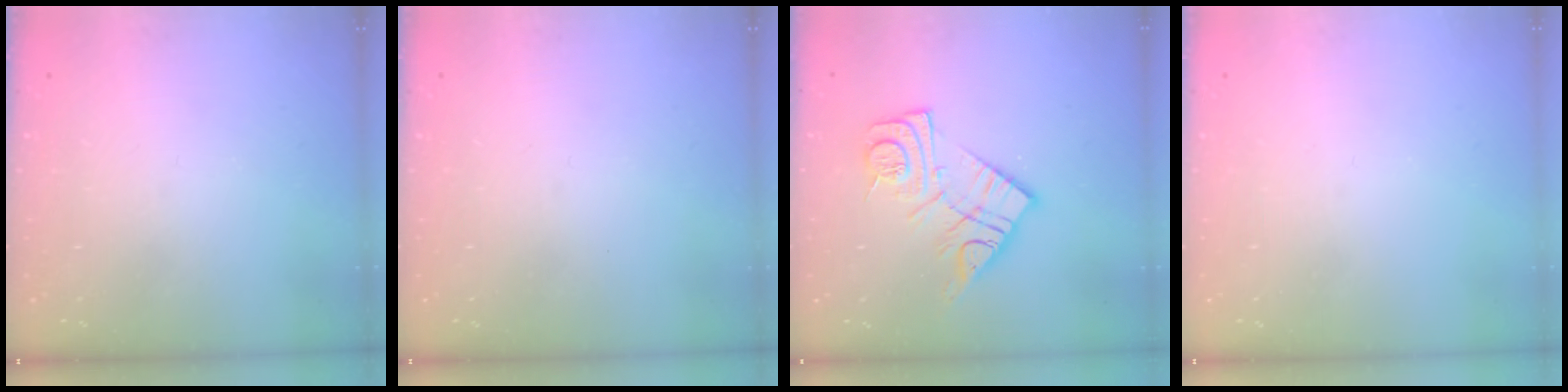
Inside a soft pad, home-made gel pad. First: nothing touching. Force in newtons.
{"total": 0.0}
{"total": 14.5, "press": 14.5, "slide": 1.1}
{"total": 0.0}